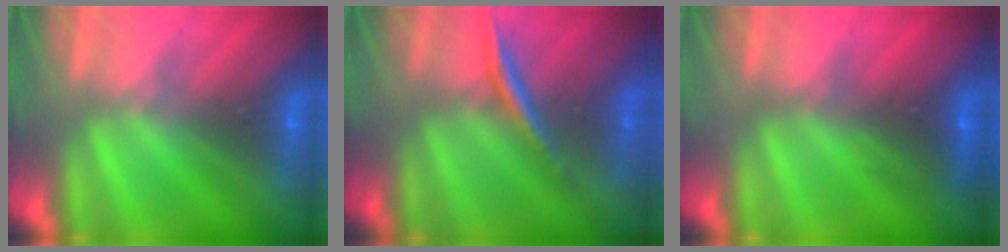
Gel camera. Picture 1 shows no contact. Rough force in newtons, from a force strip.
{"total": 1.7}
{"total": 2.5}